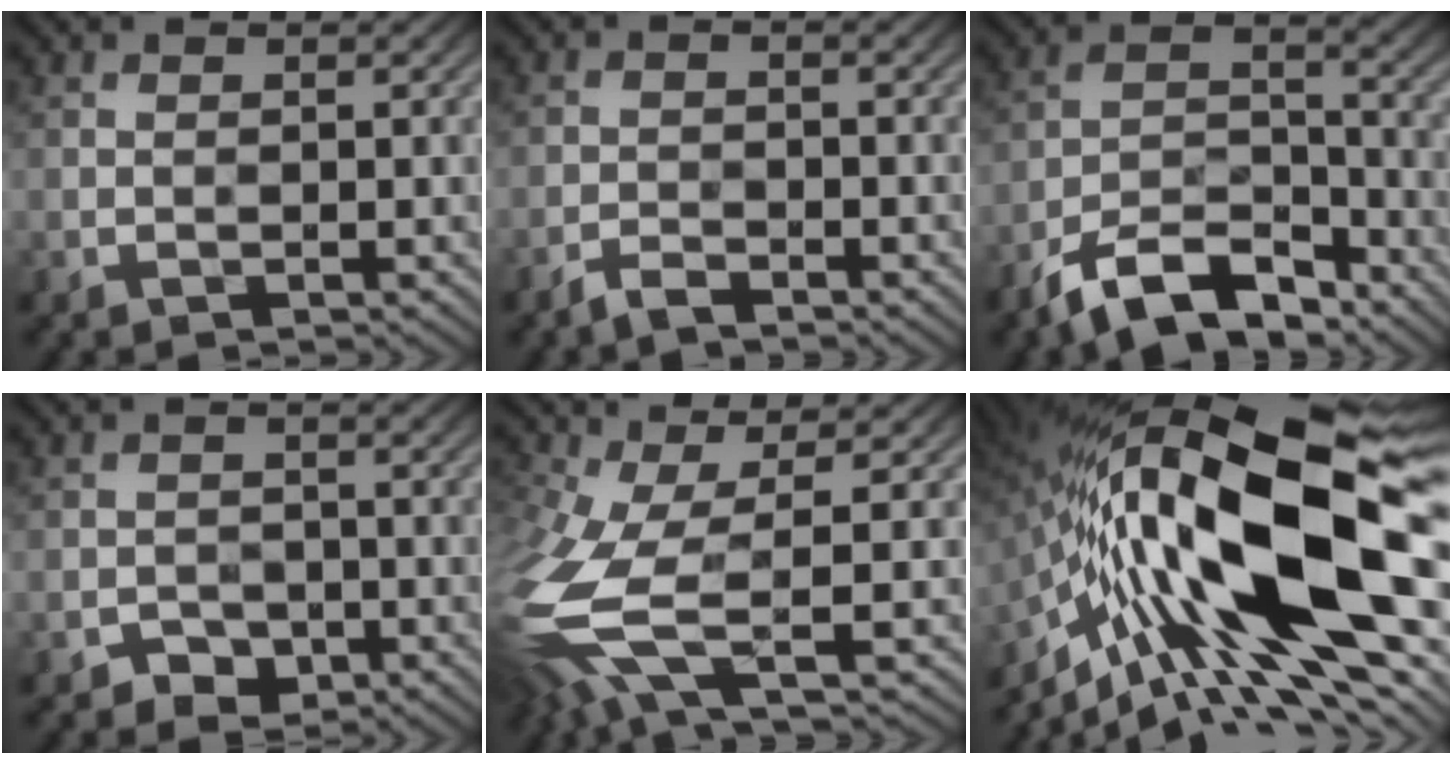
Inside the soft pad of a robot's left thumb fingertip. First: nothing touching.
{"total": 2.1, "force": [-2.0, 0.3, 0.7], "torque": [-0.016, -0.001, -0.042]}
{"total": 10.7, "force": [-8.1, 3.9, 5.7], "torque": [-0.098, 0.002, -0.167]}
{"total": 2.1, "force": [-1.5, 1.4, 0.2], "torque": [0.003, 0.002, -0.027]}
{"total": 10.6, "force": [-2.9, 3.8, 9.5], "torque": [-0.228, -0.025, -0.049]}
{"total": 21.7, "force": [-2.7, 8.3, 19.9], "torque": [-0.383, -0.005, -0.054]}